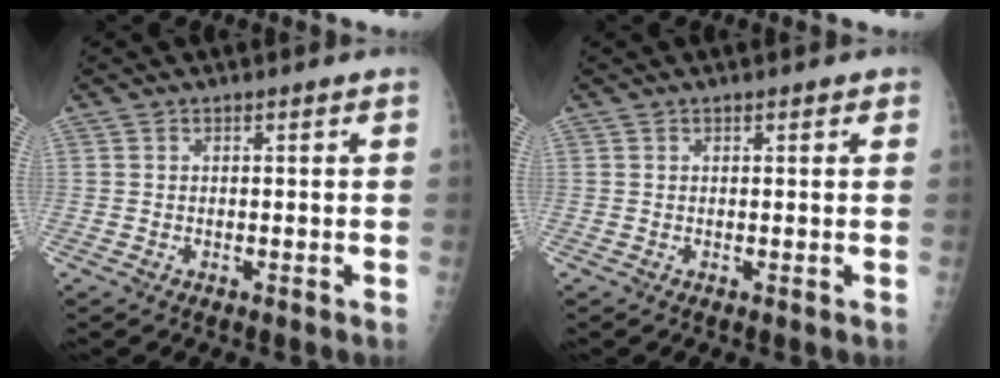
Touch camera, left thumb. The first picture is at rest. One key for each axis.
{"total": 1.3, "fx": 0.7, "fy": 0.5, "fz": 0.9, "tx": -0.009, "ty": 0.000, "tz": 0.007}